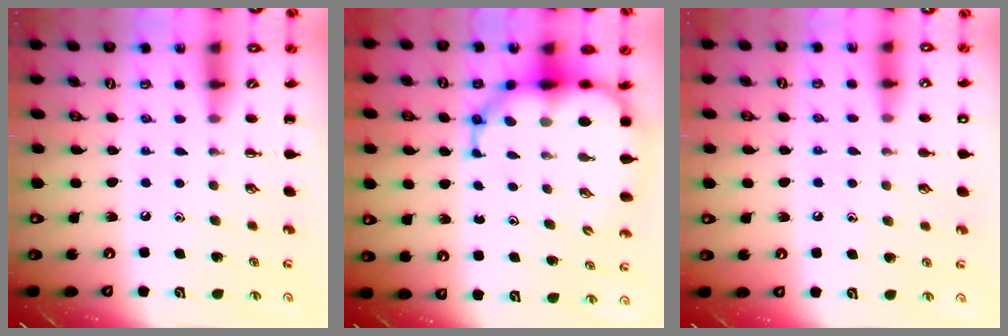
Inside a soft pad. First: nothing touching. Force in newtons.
{"total": 11.5, "press": 11.0, "slide": 3.4}
{"total": 7.3, "press": 7.0, "slide": 2.3}